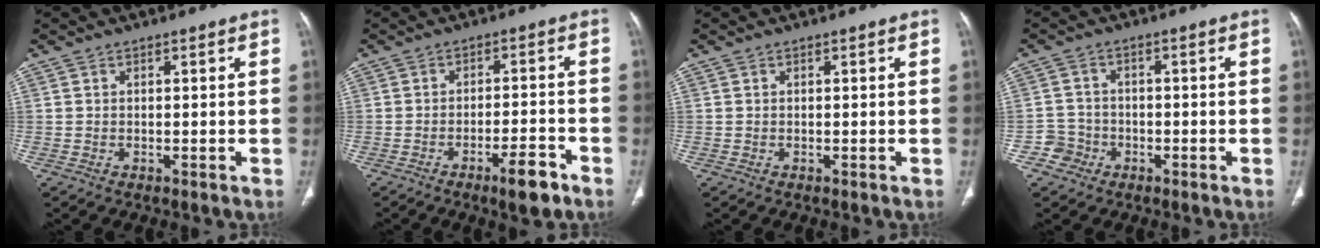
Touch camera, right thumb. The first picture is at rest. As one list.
[{"total": 6.3, "force": [-3.9, 1.5, 4.7], "torque": [-0.072, 0.020, -0.056]}, {"total": 0.0}, {"total": 3.8, "force": [-1.8, 3.4, -0.3], "torque": [0.024, 0.020, -0.038]}]